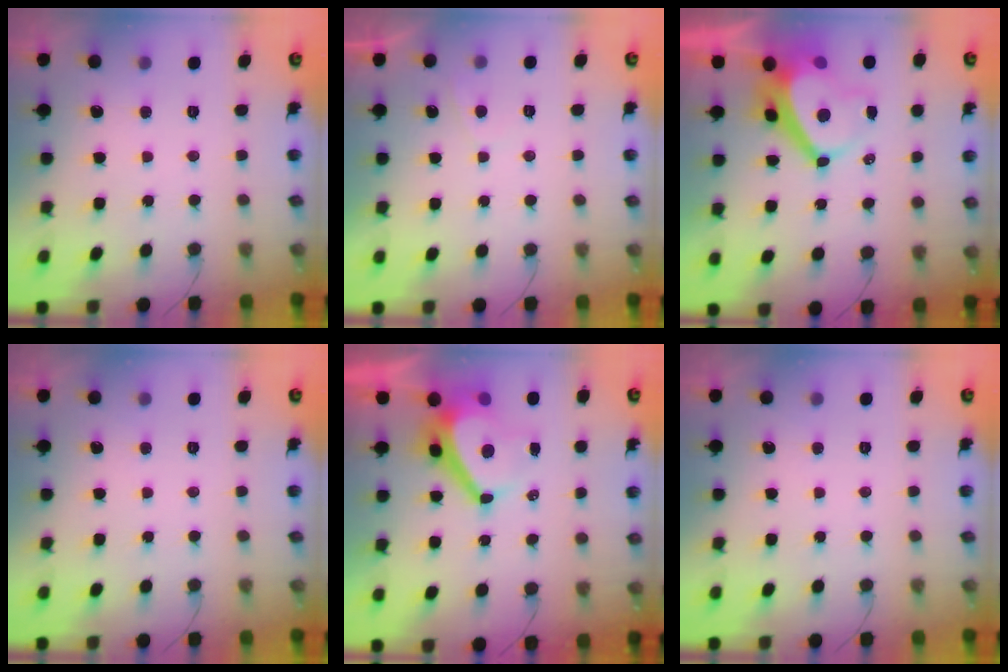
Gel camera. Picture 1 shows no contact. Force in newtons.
{"total": 0.7, "press": 0.4, "slide": 0.5}
{"total": 6.7, "press": 6.6, "slide": 0.9}
{"total": 0.0}
{"total": 8.2, "press": 8.2, "slide": 0.8}
{"total": 0.0}